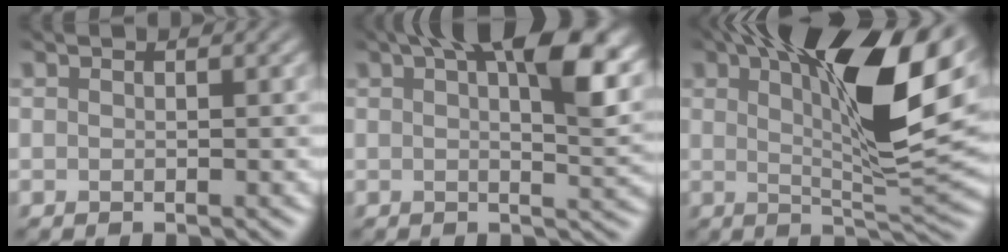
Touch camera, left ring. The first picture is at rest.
{"total": 11.4, "force": [5.0, 3.8, 9.5], "torque": [-0.111, 0.019, 0.060]}
{"total": 13.7, "force": [5.4, 3.4, 12.1], "torque": [-0.172, 0.008, 0.085]}